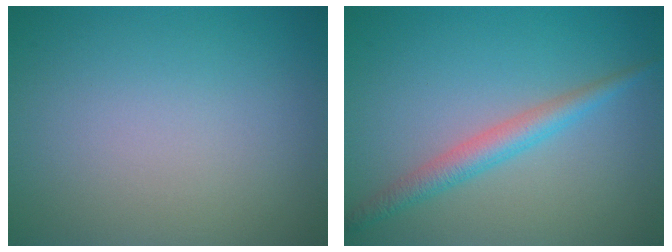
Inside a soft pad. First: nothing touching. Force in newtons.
{"total": 2.6, "press": 2.6, "slide": 0.0}